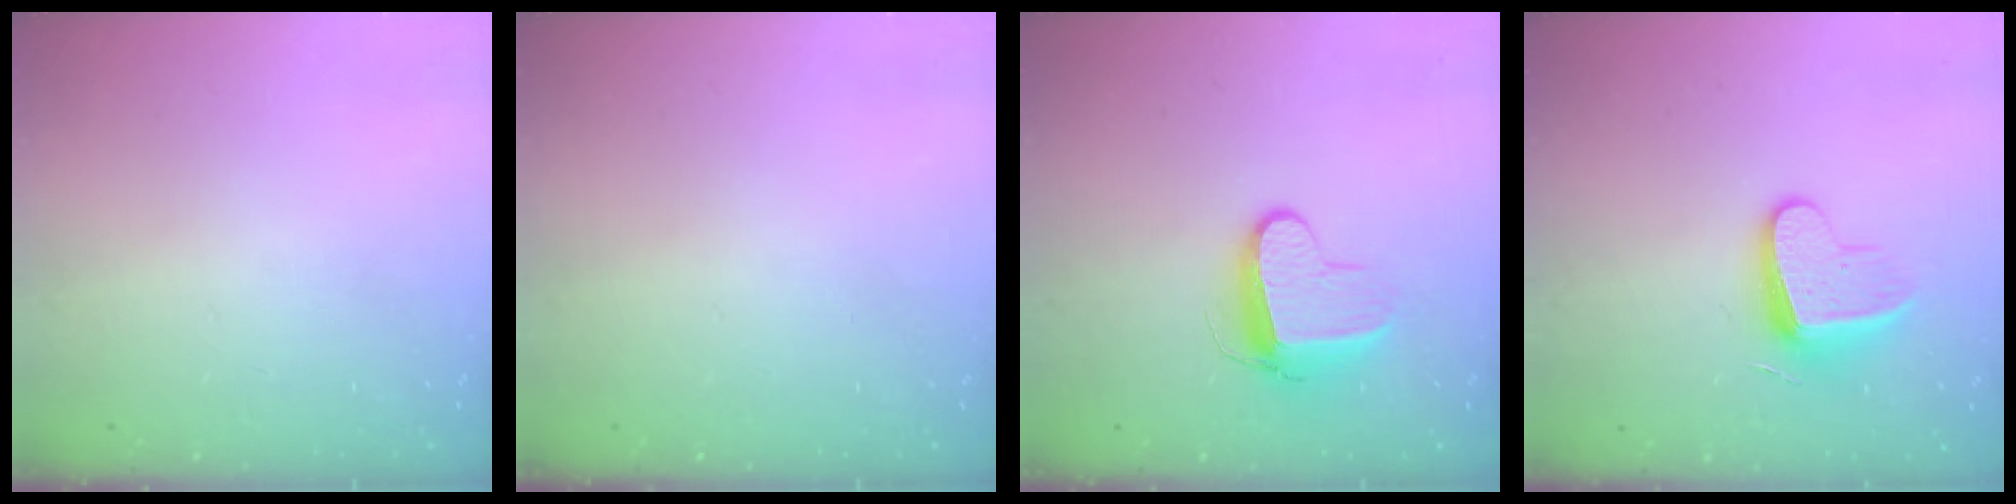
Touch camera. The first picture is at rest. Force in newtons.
{"total": 0.0}
{"total": 9.6, "press": 9.5, "slide": 0.9}
{"total": 11.6, "press": 11.6, "slide": 0.5}